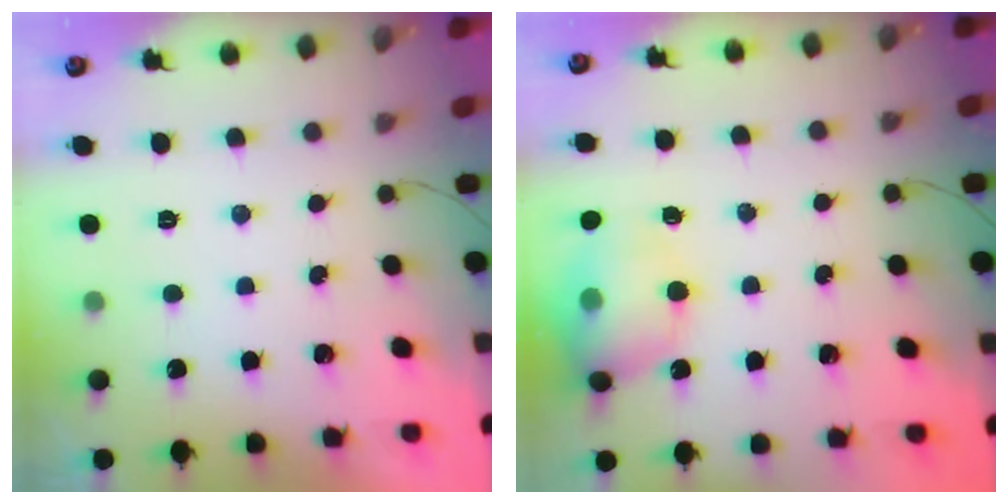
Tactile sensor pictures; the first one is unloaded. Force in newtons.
{"total": 14.0, "press": 13.8, "slide": 2.4}